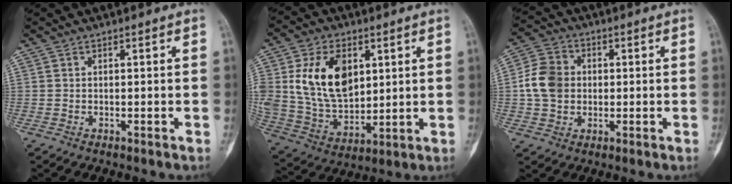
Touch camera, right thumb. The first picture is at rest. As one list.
[{"total": 17.4, "force": [4.7, 11.3, 12.5], "torque": [-0.207, -0.013, 0.103]}, {"total": 8.5, "force": [0.1, 7.0, 4.8], "torque": [-0.078, 0.014, -0.005]}]